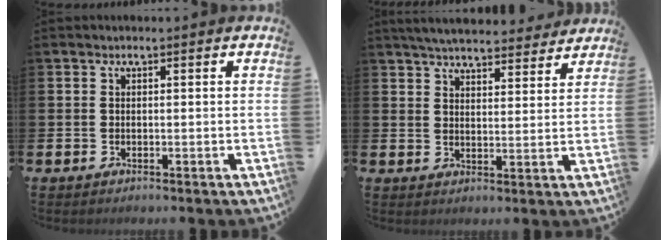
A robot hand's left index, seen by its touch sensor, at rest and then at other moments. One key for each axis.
{"total": 5.6, "fx": 5.4, "fy": 0.9, "fz": 1.0, "tx": -0.026, "ty": -0.035, "tz": 0.095}